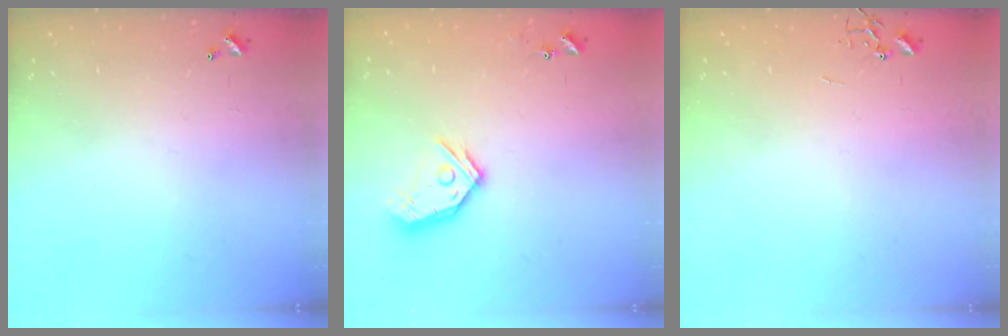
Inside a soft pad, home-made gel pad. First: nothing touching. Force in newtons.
{"total": 13.2, "press": 13.1, "slide": 1.6}
{"total": 0.0}